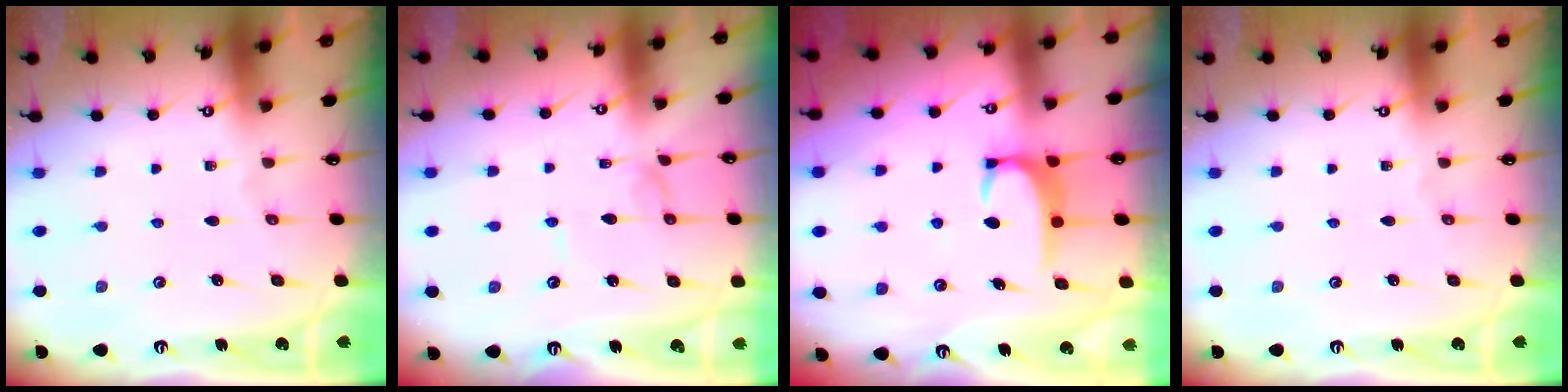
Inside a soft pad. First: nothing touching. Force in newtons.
{"total": 1.3, "press": 1.3, "slide": 0.0}
{"total": 2.7, "press": 2.7, "slide": 0.5}
{"total": 0.0}